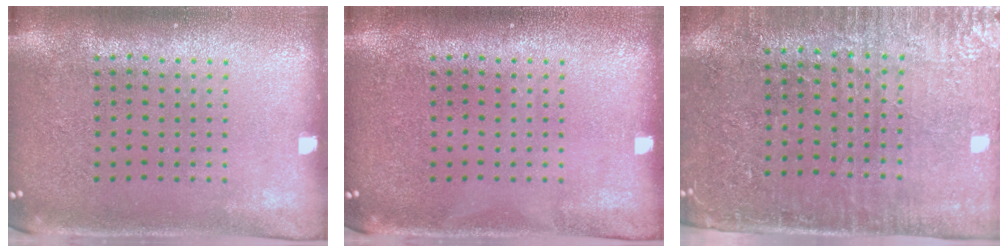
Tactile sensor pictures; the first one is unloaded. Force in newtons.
{"total": 0.0}
{"total": 3.4, "press": 3.1, "slide": 1.3}